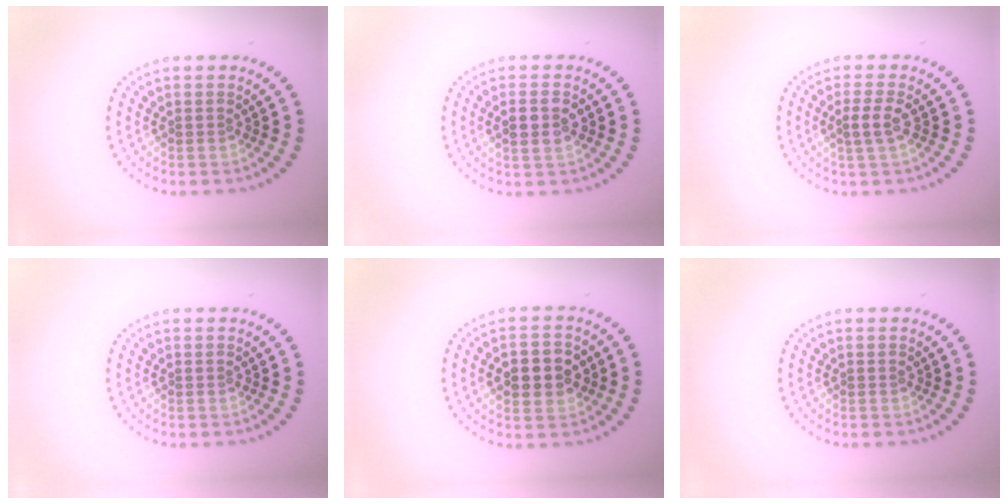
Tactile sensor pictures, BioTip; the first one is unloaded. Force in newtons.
{"total": 2.6, "press": 2.5, "slide": 0.6}
{"total": 1.9, "press": 1.7, "slide": 0.8}
{"total": 0.0}
{"total": 4.1, "press": 4.1, "slide": 0.3}
{"total": 0.0}